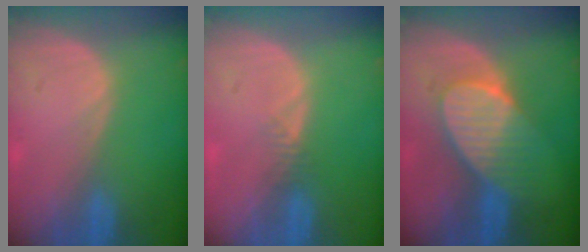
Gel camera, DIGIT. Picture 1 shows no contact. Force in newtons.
{"total": 1.2, "press": 1.0, "slide": 0.6}
{"total": 7.3, "press": 7.3, "slide": 0.7}